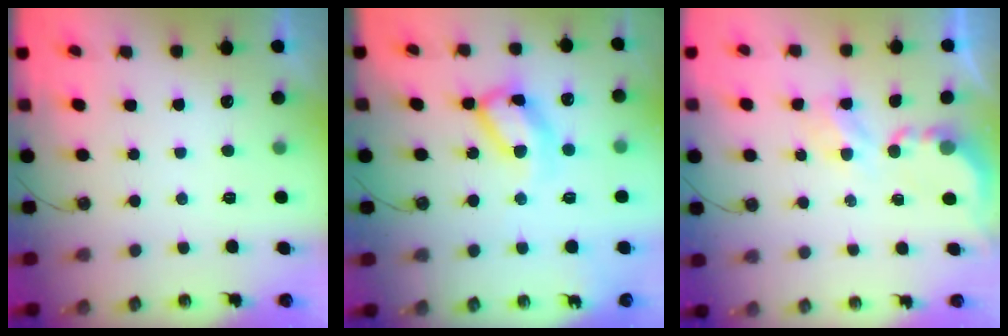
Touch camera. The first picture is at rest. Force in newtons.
{"total": 15.3, "press": 15.2, "slide": 1.3}
{"total": 3.9, "press": 3.9, "slide": 0.1}